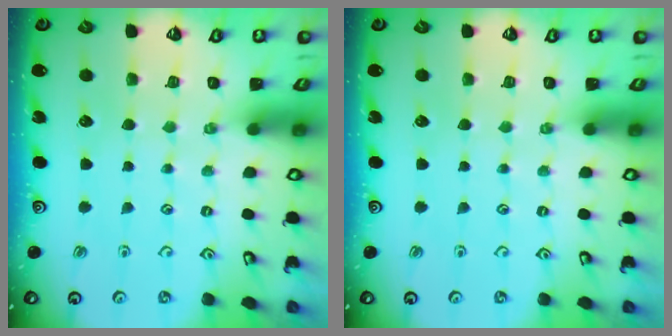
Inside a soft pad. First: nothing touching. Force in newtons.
{"total": 0.0}